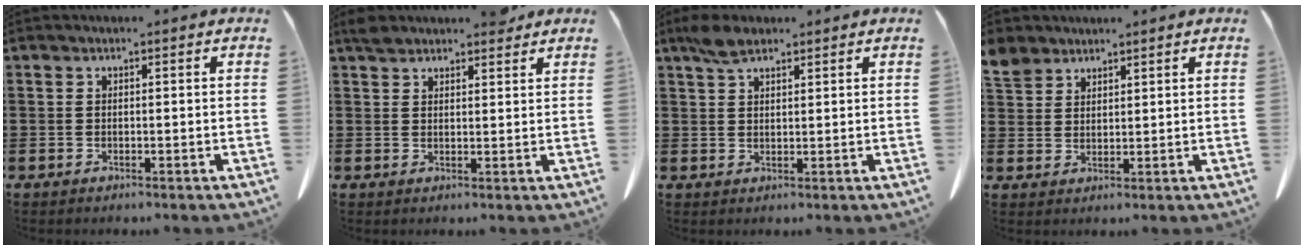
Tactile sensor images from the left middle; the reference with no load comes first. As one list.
[{"total": 3.8, "force": [3.4, 1.2, 1.2], "torque": [-0.025, -0.006, 0.064]}, {"total": 4.0, "force": [2.8, 1.5, 2.4], "torque": [-0.054, 0.004, 0.053]}, {"total": 3.9, "force": [3.3, 1.9, 0.6], "torque": [-0.026, -0.001, 0.065]}]